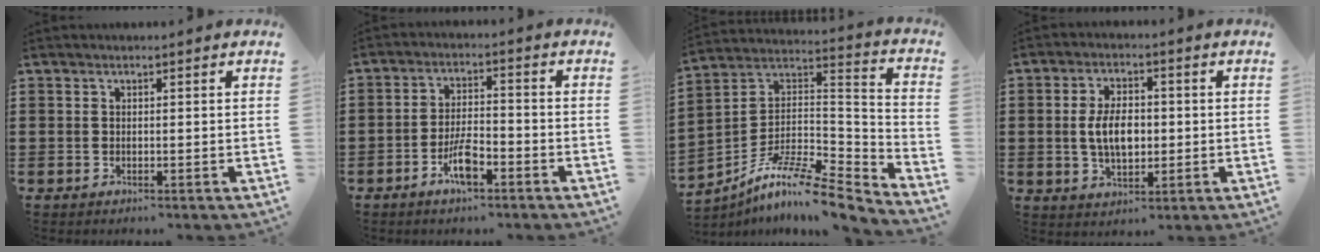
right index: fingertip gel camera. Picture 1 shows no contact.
{"total": 5.5, "force": [-3.1, 1.6, 4.3], "torque": [-0.098, -0.003, -0.061]}
{"total": 9.1, "force": [-7.2, 1.3, 5.4], "torque": [-0.100, 0.000, -0.145]}
{"total": 6.5, "force": [-0.1, 3.6, 5.3], "torque": [-0.109, 0.002, -0.008]}